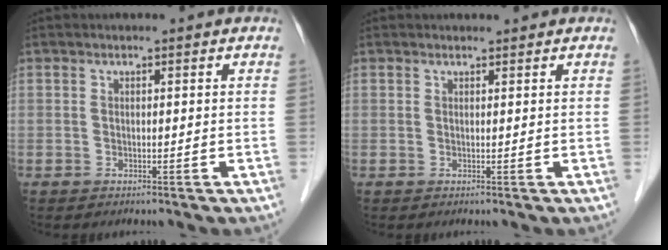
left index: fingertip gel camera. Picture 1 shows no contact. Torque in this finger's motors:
{"motor_torque": [0.11, -0.09, 0.01, -0.01]}